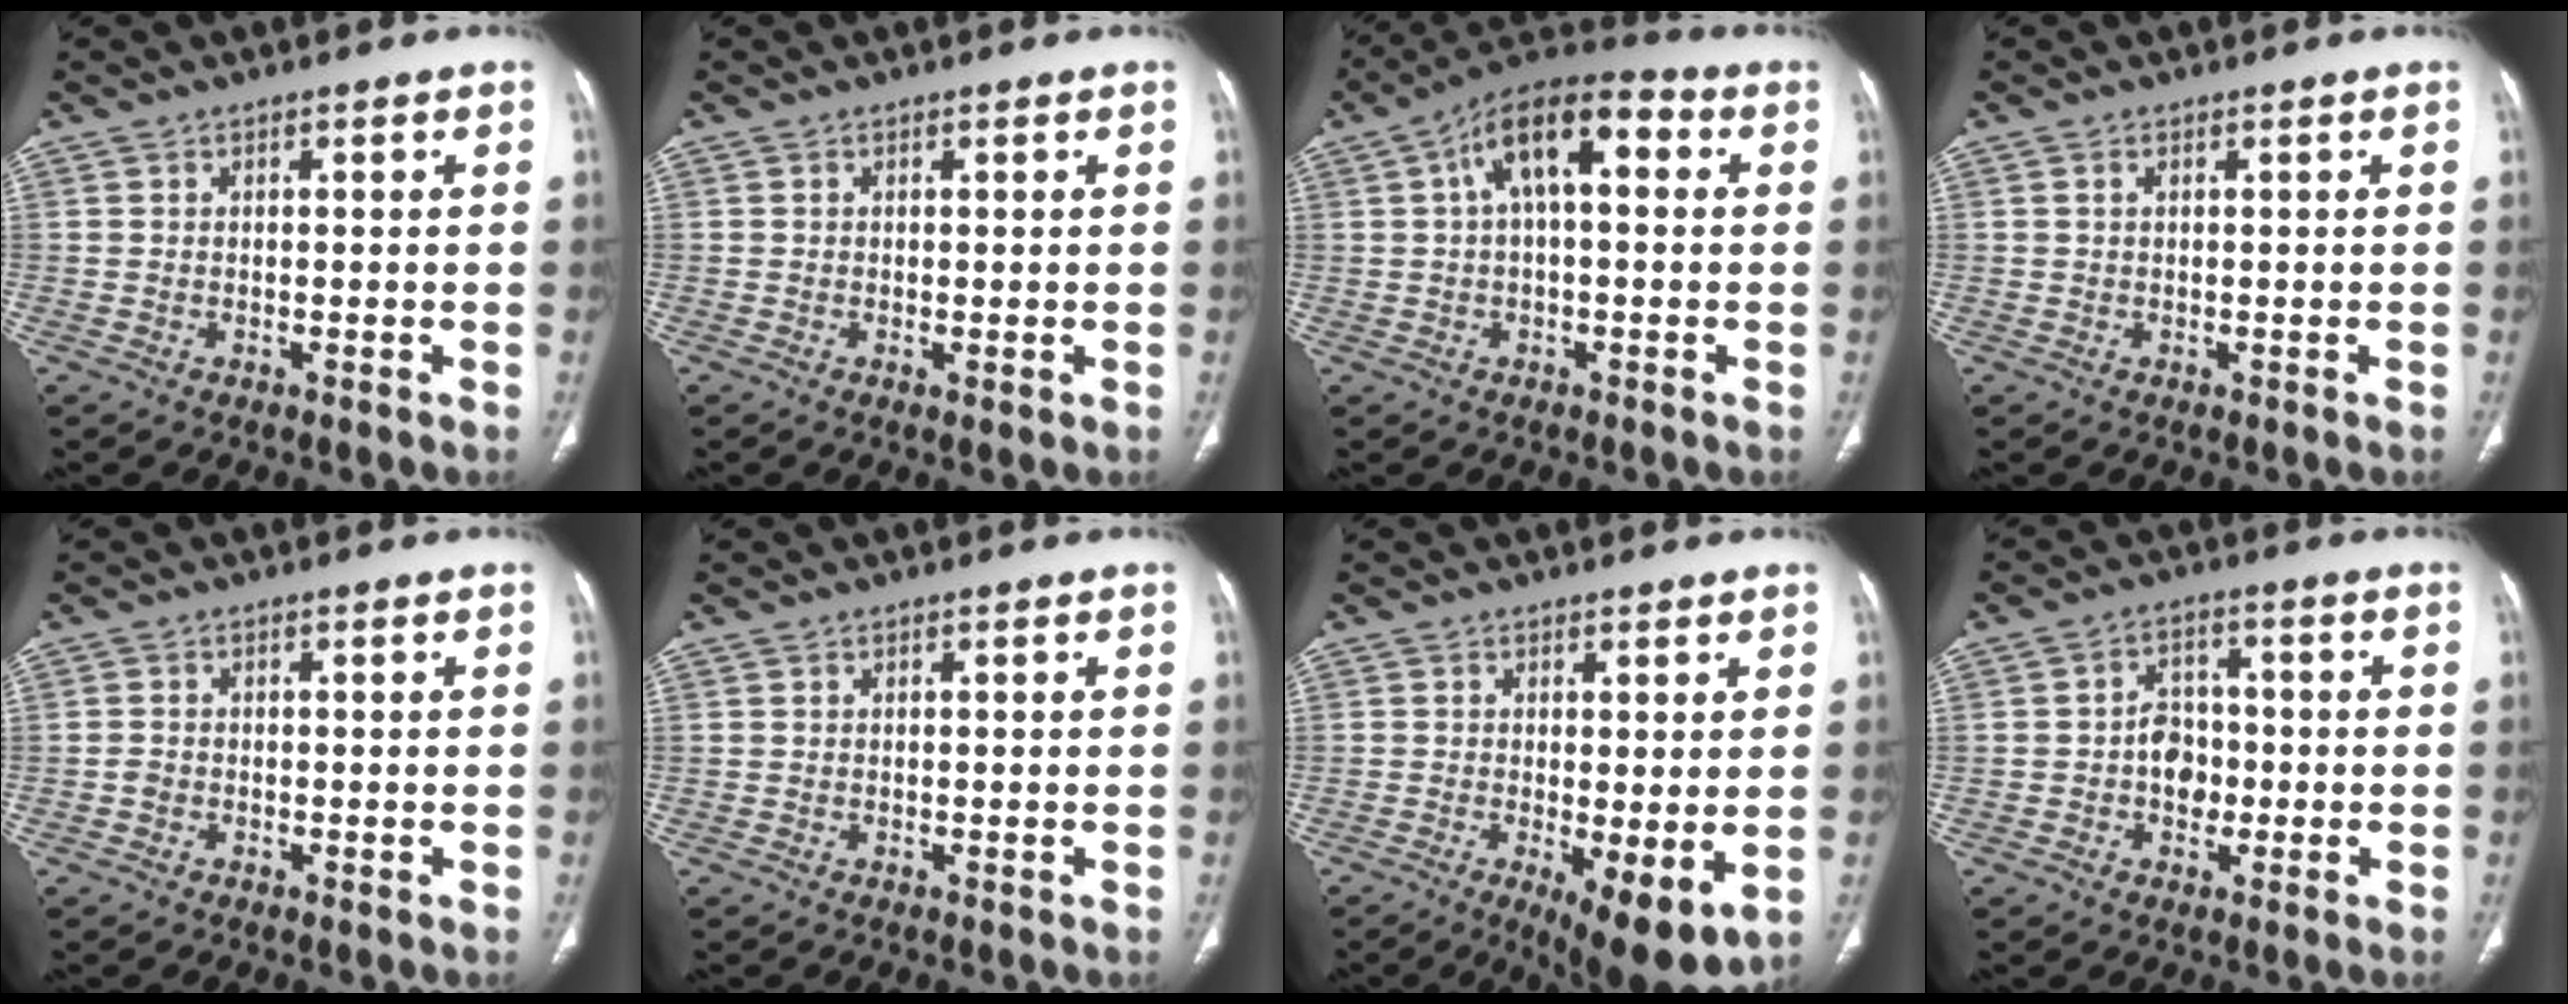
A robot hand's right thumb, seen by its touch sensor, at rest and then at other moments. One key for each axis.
{"total": 0.6, "fx": 0.0, "fy": 0.2, "fz": 0.6, "tx": -0.015, "ty": -0.005, "tz": 0.000}
{"total": 12.8, "fx": 3.0, "fy": 6.1, "fz": 10.9, "tx": -0.175, "ty": 0.036, "tz": 0.039}
{"total": 0.6, "fx": 0.2, "fy": 0.3, "fz": 0.5, "tx": -0.012, "ty": 0.005, "tz": 0.004}
{"total": 1.2, "fx": -0.5, "fy": 1.0, "fz": 0.5, "tx": -0.008, "ty": 0.004, "tz": -0.011}
{"total": 0.0}
{"total": 9.2, "fx": -2.1, "fy": 3.0, "fz": 8.4, "tx": -0.128, "ty": -0.026, "tz": -0.026}
{"total": 5.9, "fx": -1.0, "fy": 4.6, "fz": 3.5, "tx": -0.030, "ty": 0.016, "tz": -0.022}